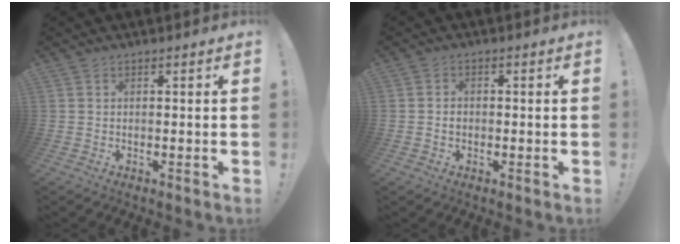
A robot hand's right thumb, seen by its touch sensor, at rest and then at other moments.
{"total": 1.7, "force": [-0.5, 1.4, 0.9], "torque": [-0.010, 0.004, -0.011]}